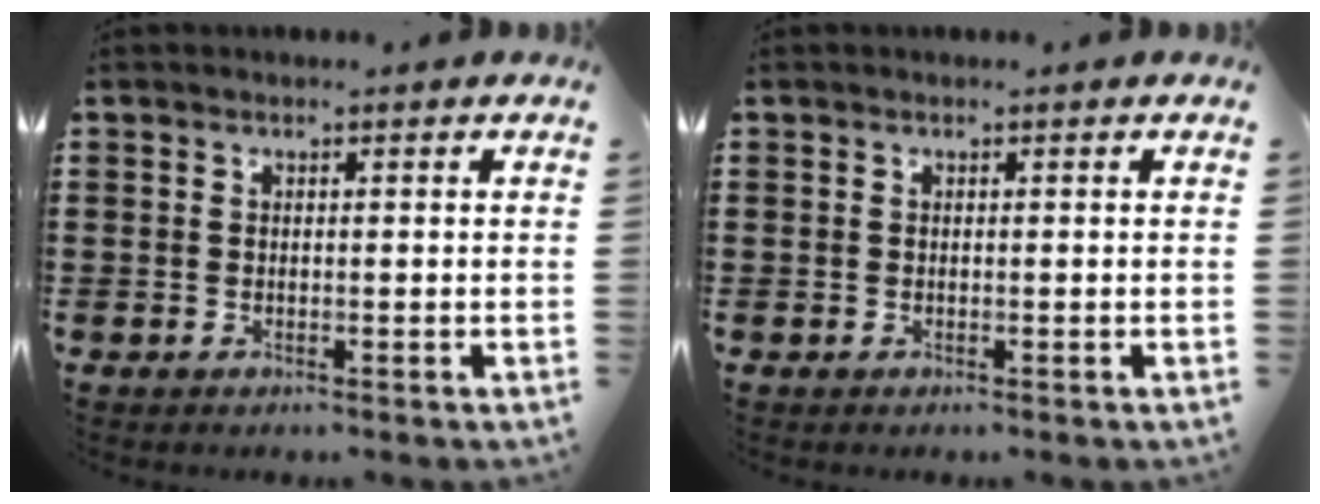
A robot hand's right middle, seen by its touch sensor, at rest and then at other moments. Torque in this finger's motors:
{"motor_torque": [0.02, -0.02, 0.02, -0.01]}